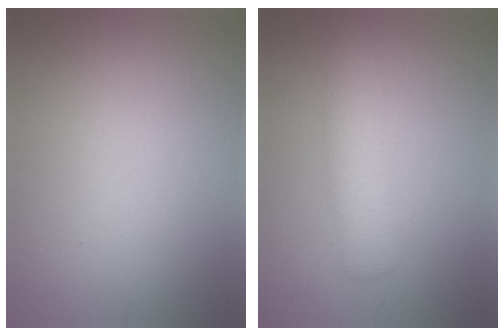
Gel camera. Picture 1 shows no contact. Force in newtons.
{"total": 2.9, "press": 2.9, "slide": 0.1}